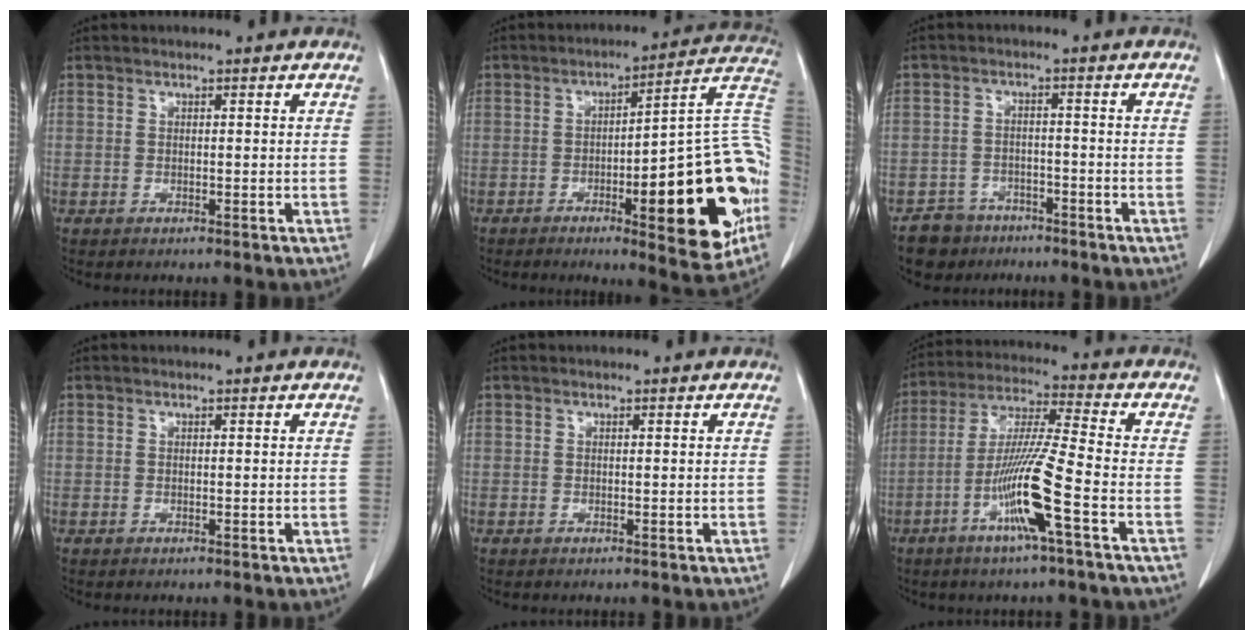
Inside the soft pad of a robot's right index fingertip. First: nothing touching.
{"total": 24.0, "force": [-5.9, 4.2, 22.9], "torque": [-0.230, 0.019, -0.067]}
{"total": 5.0, "force": [-3.6, 3.4, -0.2], "torque": [0.008, 0.009, -0.059]}
{"total": 0.0}
{"total": 0.0}
{"total": 12.3, "force": [-4.8, -0.7, 11.3], "torque": [-0.223, -0.009, -0.096]}